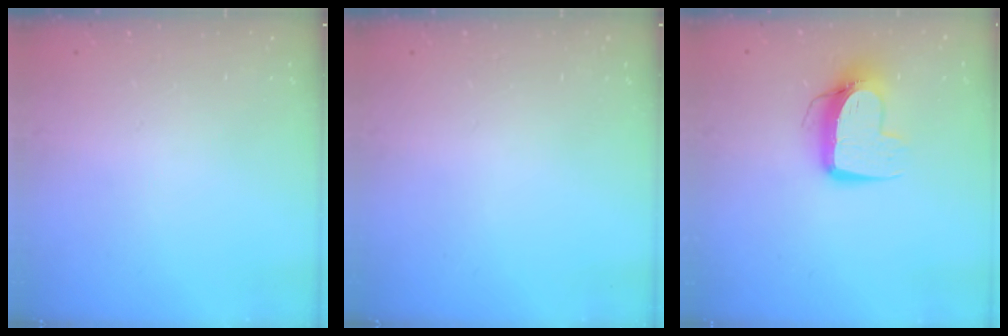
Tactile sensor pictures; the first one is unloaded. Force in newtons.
{"total": 0.0}
{"total": 10.2, "press": 10.1, "slide": 1.1}